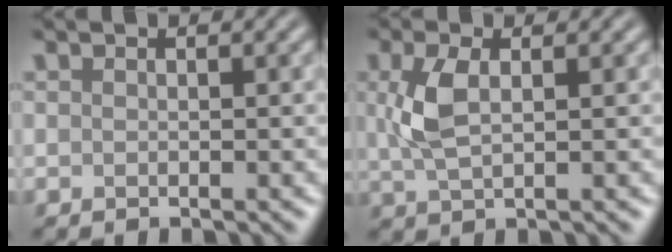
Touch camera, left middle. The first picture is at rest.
{"total": 3.6, "force": [0.8, 1.8, 3.1], "torque": [-0.079, 0.006, 0.019]}